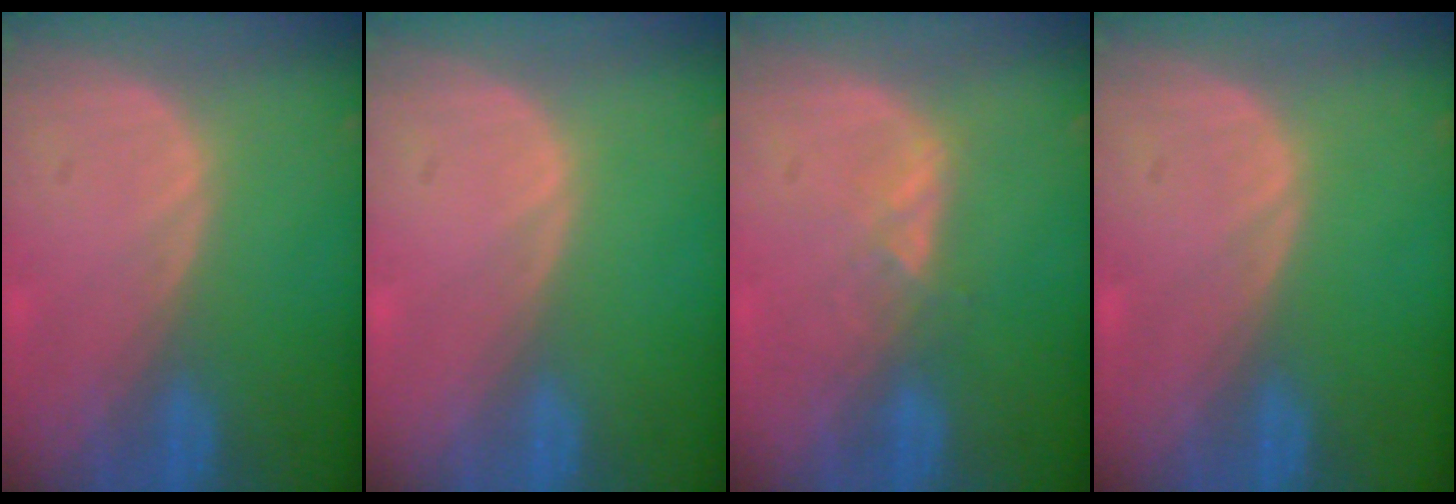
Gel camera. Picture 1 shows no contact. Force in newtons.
{"total": 0.0}
{"total": 2.0, "press": 2.0, "slide": 0.3}
{"total": 0.0}